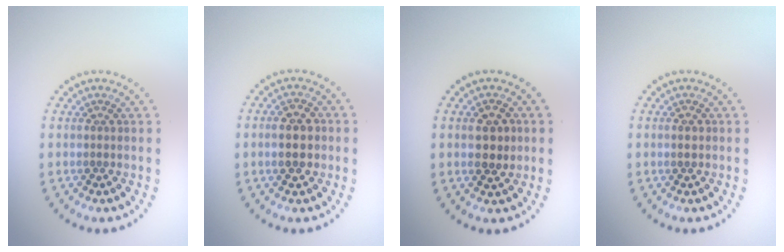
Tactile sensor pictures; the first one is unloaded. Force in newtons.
{"total": 3.0, "press": 3.0, "slide": 0.2}
{"total": 2.7, "press": 2.7, "slide": 0.2}
{"total": 1.1, "press": 1.1, "slide": 0.0}